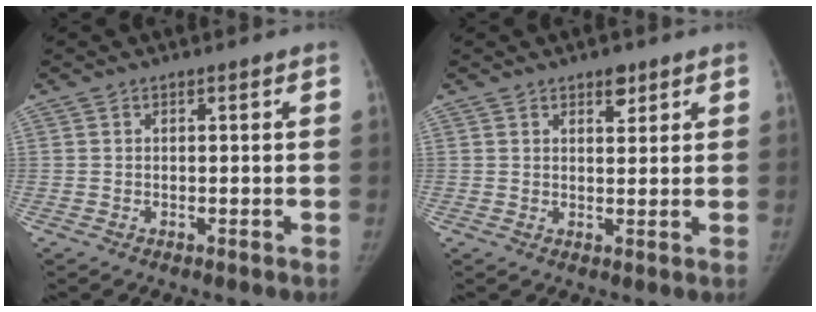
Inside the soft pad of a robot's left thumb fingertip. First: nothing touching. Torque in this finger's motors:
{"motor_torque": [0.32, -0.22, 0.28, -0.17, 0.15]}